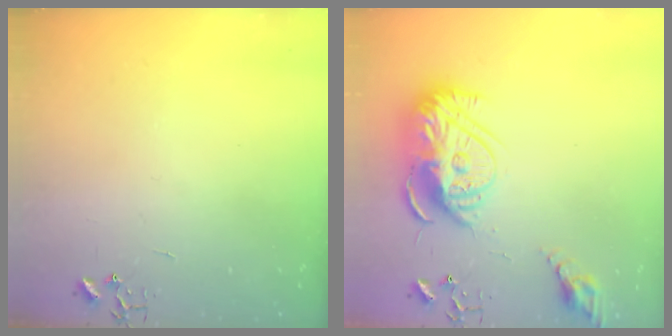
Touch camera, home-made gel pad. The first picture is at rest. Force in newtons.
{"total": 17.6, "press": 17.5, "slide": 1.6}